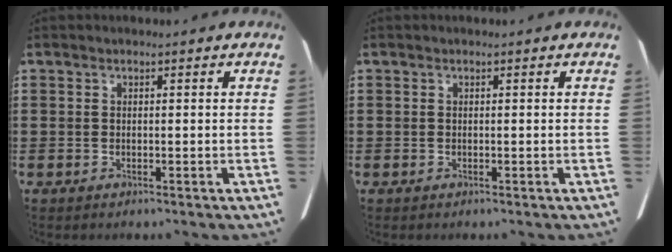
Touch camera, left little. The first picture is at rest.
{"total": 0.0}